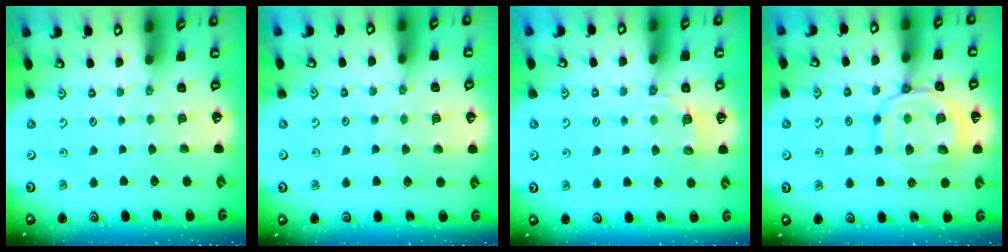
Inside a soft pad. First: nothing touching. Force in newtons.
{"total": 5.5, "press": 5.5, "slide": 0.6}
{"total": 4.5, "press": 4.1, "slide": 2.0}
{"total": 14.2, "press": 14.2, "slide": 1.3}